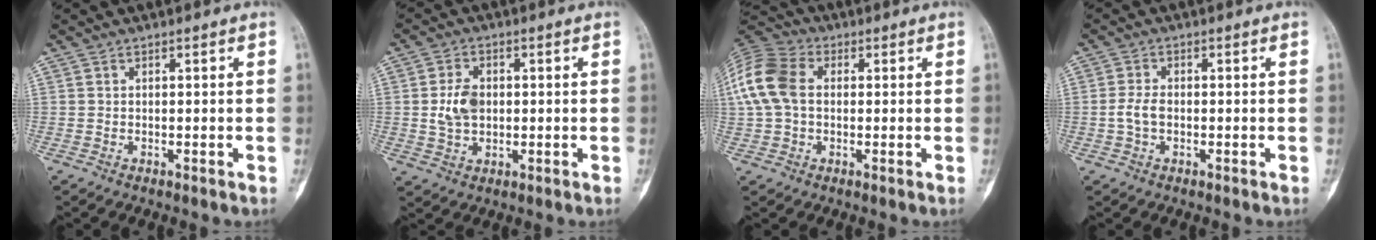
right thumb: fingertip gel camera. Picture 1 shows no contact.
{"total": 6.1, "force": [0.2, 4.2, 4.4], "torque": [-0.073, 0.004, 0.004]}
{"total": 11.8, "force": [1.2, 8.4, 8.2], "torque": [-0.174, 0.028, 0.015]}
{"total": 3.1, "force": [-0.6, 1.8, 2.4], "torque": [-0.055, 0.008, -0.015]}